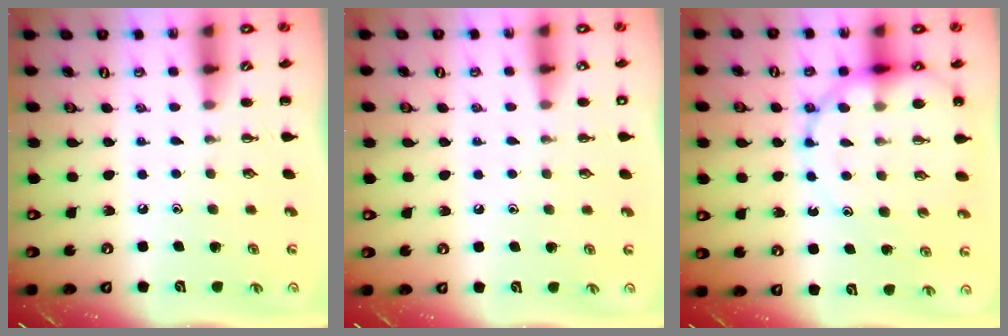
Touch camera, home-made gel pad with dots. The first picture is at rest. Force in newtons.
{"total": 1.3, "press": 1.3, "slide": 0.1}
{"total": 16.3, "press": 15.6, "slide": 4.7}